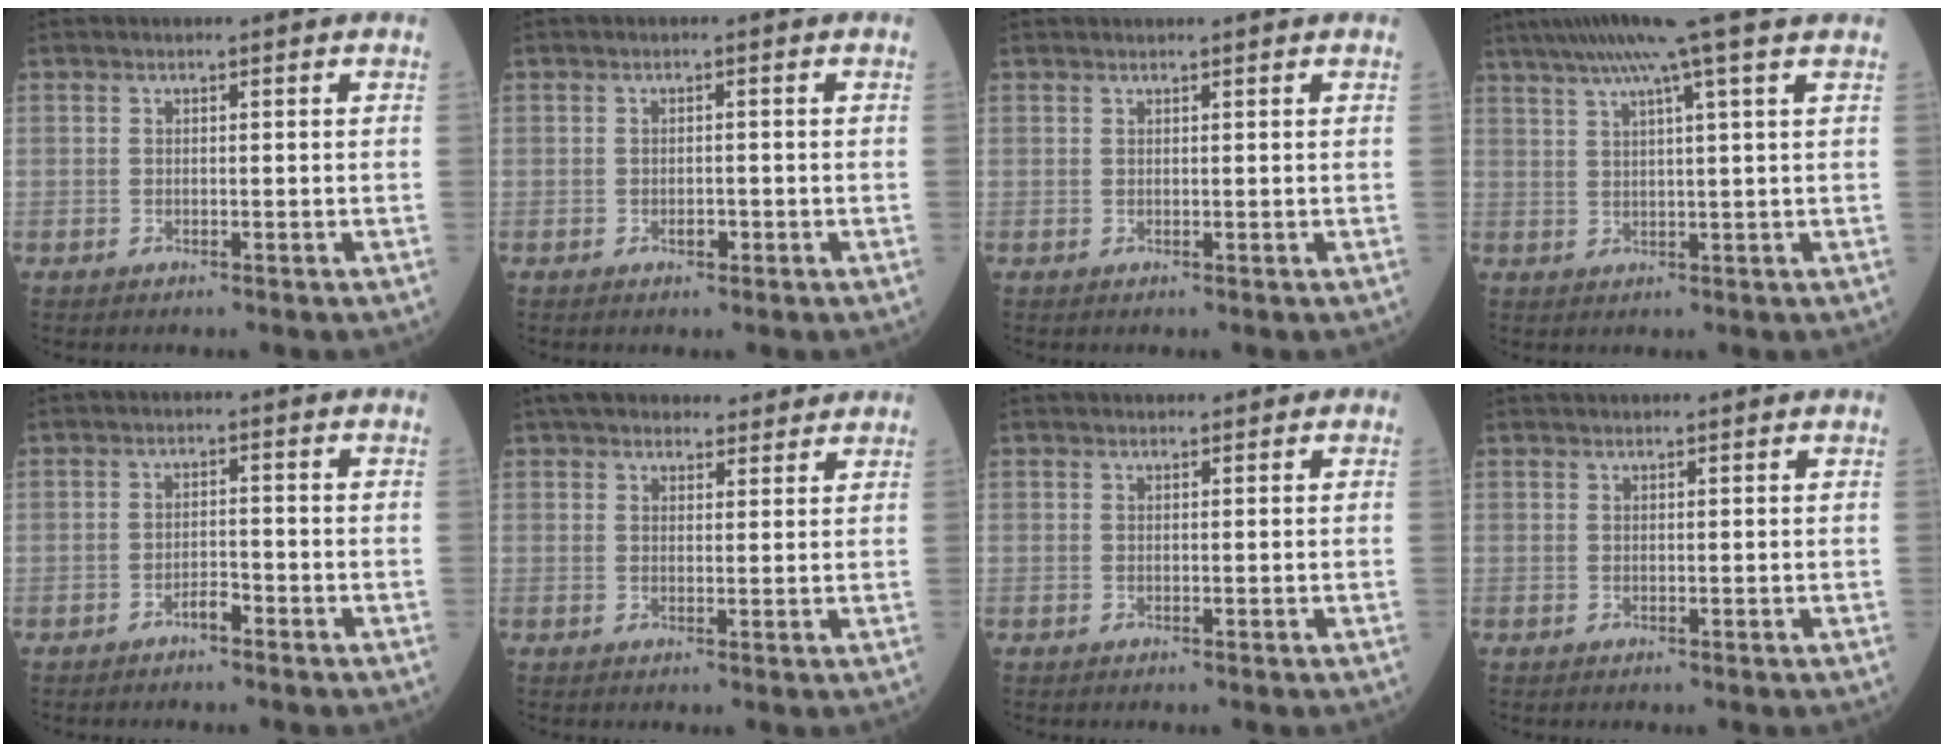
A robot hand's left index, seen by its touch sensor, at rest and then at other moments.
{"total": 1.2, "force": [-0.6, 0.7, 0.8], "torque": [-0.015, 0.001, -0.008]}
{"total": 1.0, "force": [0.9, -0.2, 0.3], "torque": [-0.009, 0.011, 0.021]}
{"total": 11.0, "force": [8.1, -1.9, 7.2], "torque": [-0.122, 0.027, 0.112]}
{"total": 1.9, "force": [-1.6, 0.4, 1.1], "torque": [-0.018, 0.002, -0.028]}
{"total": 10.5, "force": [9.3, 3.3, 3.7], "torque": [-0.041, 0.031, 0.132]}
{"total": 1.1, "force": [0.8, 0.6, 0.4], "torque": [-0.006, 0.013, 0.009]}
{"total": 2.0, "force": [2.0, -0.1, 0.6], "torque": [-0.006, 0.023, 0.033]}